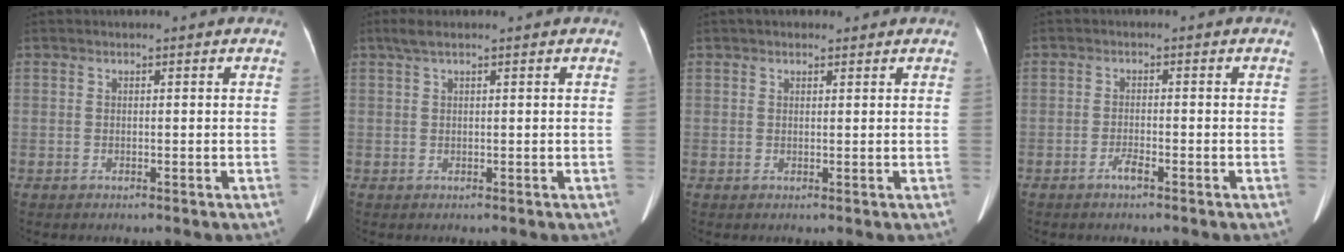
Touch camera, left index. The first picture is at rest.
{"total": 2.1, "force": [1.4, 0.2, 1.5], "torque": [-0.039, 0.017, 0.028]}
{"total": 2.2, "force": [1.7, 1.1, 1.0], "torque": [-0.017, 0.019, 0.021]}
{"total": 1.7, "force": [-1.3, 0.1, 1.1], "torque": [-0.024, -0.004, -0.025]}